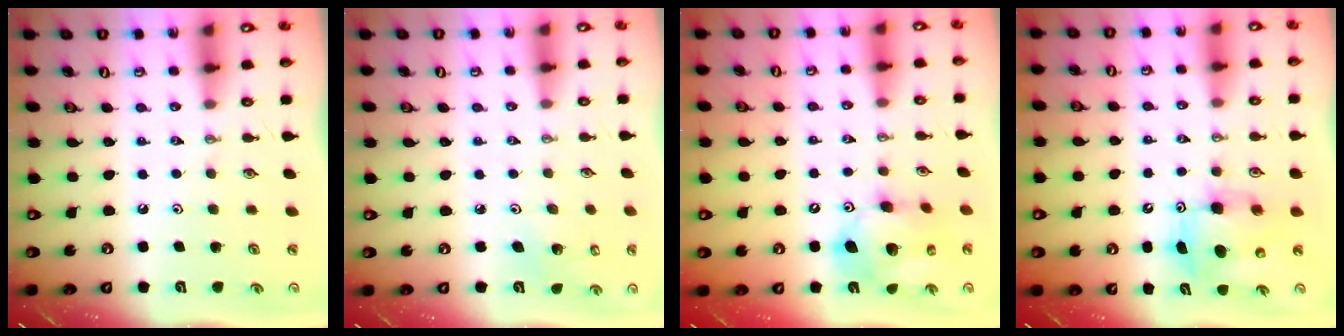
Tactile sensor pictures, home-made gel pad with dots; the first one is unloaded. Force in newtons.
{"total": 3.0, "press": 2.6, "slide": 1.5}
{"total": 14.9, "press": 14.7, "slide": 2.6}
{"total": 6.8, "press": 6.5, "slide": 1.9}